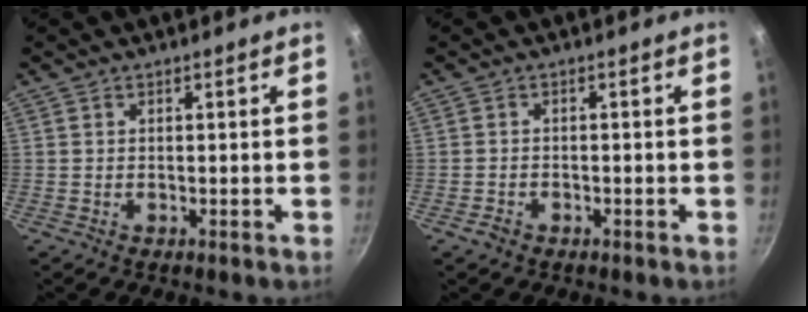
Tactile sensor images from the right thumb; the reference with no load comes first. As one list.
[{"total": 1.8, "force": [-1.2, 1.1, 0.7], "torque": [-0.015, 0.015, -0.021]}]